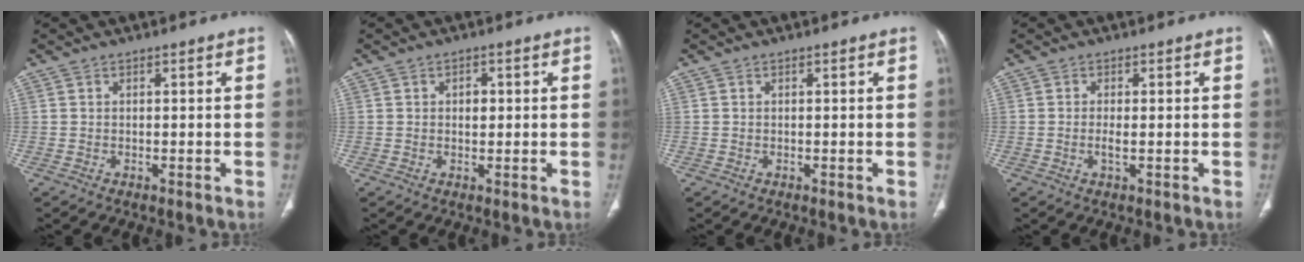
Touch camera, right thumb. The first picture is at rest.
{"total": 1.9, "force": [0.3, 1.4, 1.3], "torque": [-0.010, 0.002, 0.003]}
{"total": 0.0}
{"total": 1.6, "force": [-0.2, 0.4, 1.6], "torque": [-0.037, -0.003, -0.005]}